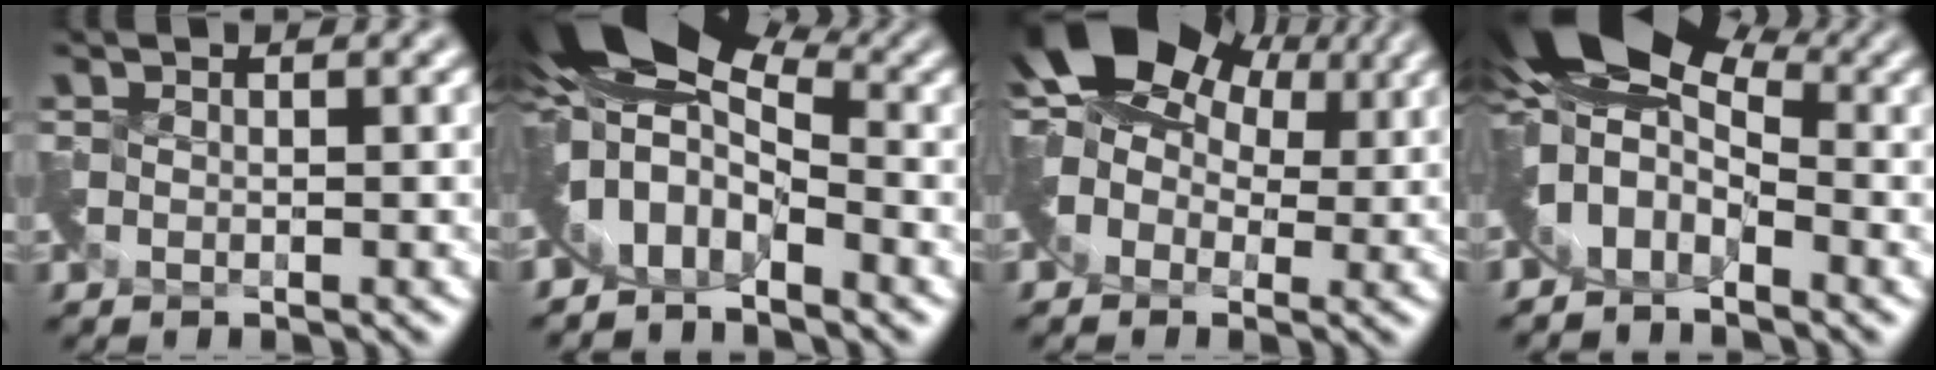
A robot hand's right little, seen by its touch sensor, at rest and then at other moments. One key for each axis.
{"total": 9.5, "fx": -0.5, "fy": 5.7, "fz": 7.6, "tx": -0.141, "ty": -0.003, "tz": -0.023}
{"total": 9.3, "fx": 3.3, "fy": 6.6, "fz": 5.8, "tx": -0.102, "ty": 0.008, "tz": 0.052}
{"total": 8.9, "fx": 0.3, "fy": 5.7, "fz": 6.8, "tx": -0.130, "ty": -0.003, "tz": -0.007}